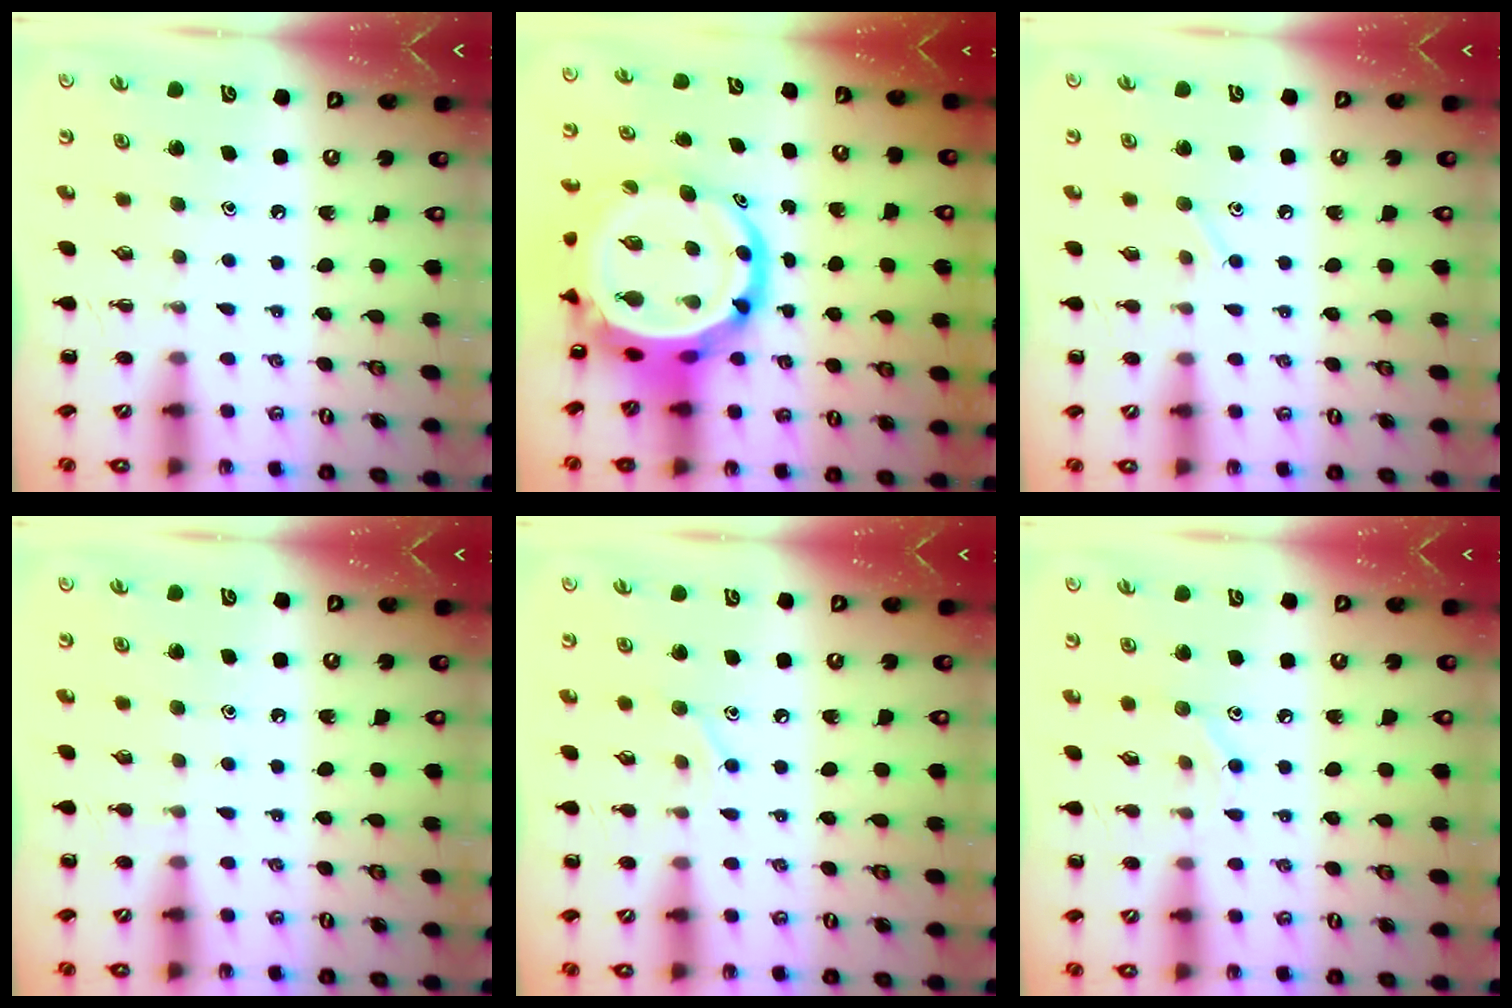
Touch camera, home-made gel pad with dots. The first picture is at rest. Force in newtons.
{"total": 14.2, "press": 13.7, "slide": 4.0}
{"total": 5.5, "press": 5.2, "slide": 1.7}
{"total": 4.5, "press": 4.3, "slide": 1.4}
{"total": 7.8, "press": 7.6, "slide": 1.6}
{"total": 6.7, "press": 6.6, "slide": 1.1}